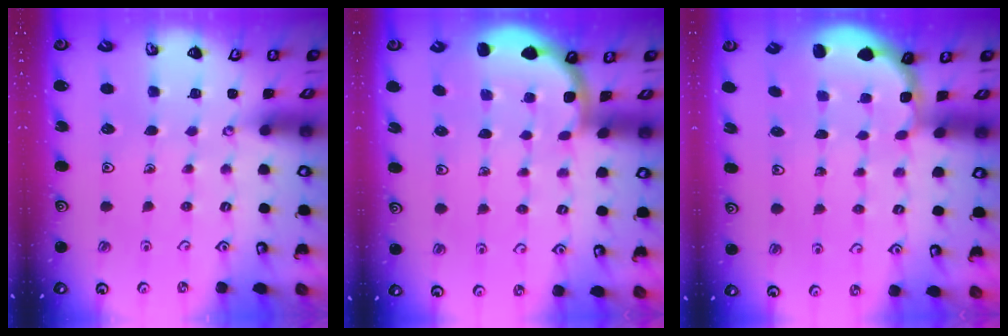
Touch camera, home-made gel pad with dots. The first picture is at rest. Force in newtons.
{"total": 1.8, "press": 1.8, "slide": 0.0}
{"total": 1.8, "press": 1.6, "slide": 0.7}